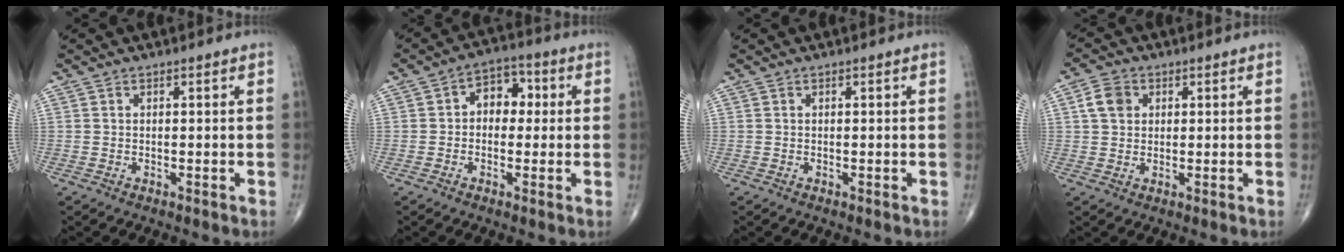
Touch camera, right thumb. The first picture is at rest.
{"total": 7.0, "force": [0.7, 5.0, 4.8], "torque": [-0.038, 0.023, 0.000]}
{"total": 0.0}
{"total": 4.6, "force": [1.3, 3.6, 2.5], "torque": [-0.040, 0.005, 0.021]}